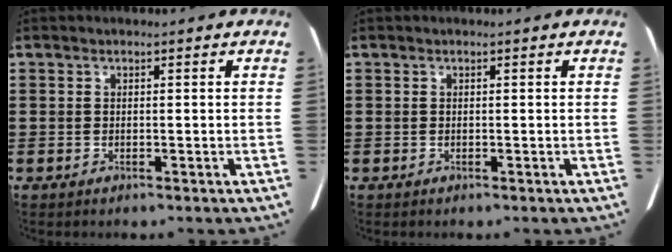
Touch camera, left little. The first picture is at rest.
{"total": 0.0}